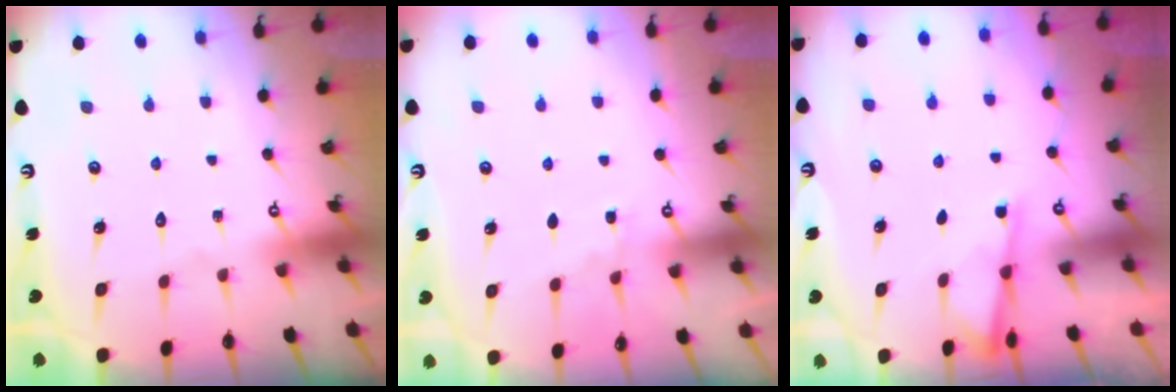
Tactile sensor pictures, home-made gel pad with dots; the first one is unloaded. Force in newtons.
{"total": 4.4, "press": 4.4, "slide": 0.6}
{"total": 3.4, "press": 3.4, "slide": 0.6}